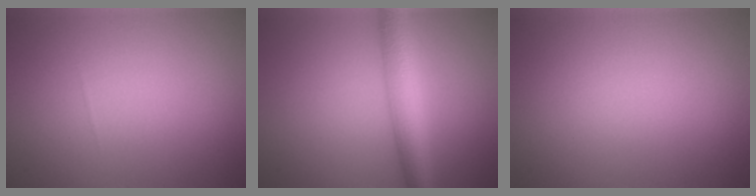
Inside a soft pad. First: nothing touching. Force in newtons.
{"total": 4.6, "press": 4.6, "slide": 0.2}
{"total": 0.0}